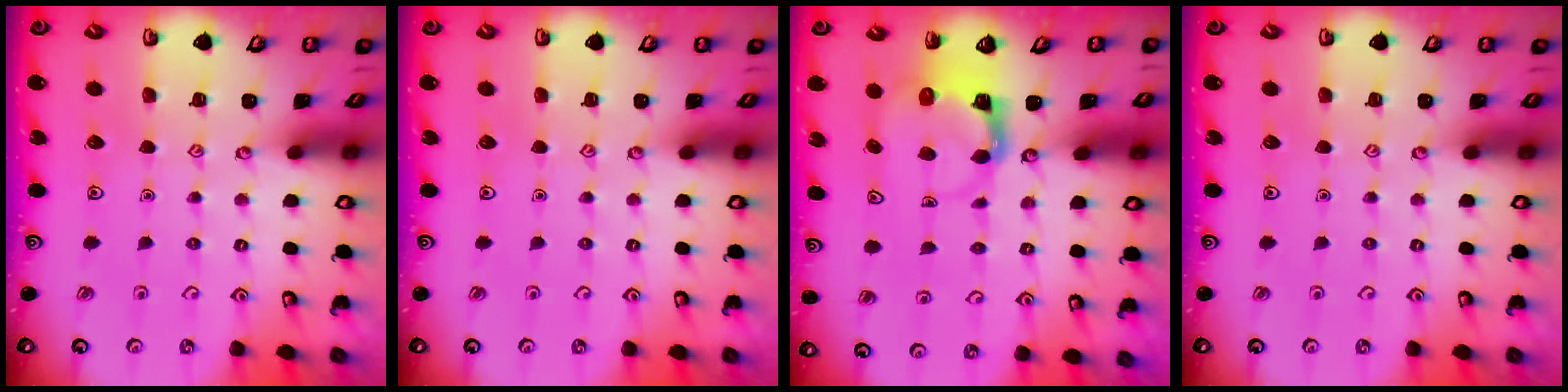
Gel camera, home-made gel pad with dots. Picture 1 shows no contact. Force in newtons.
{"total": 0.0}
{"total": 4.0, "press": 4.0, "slide": 0.4}
{"total": 0.0}